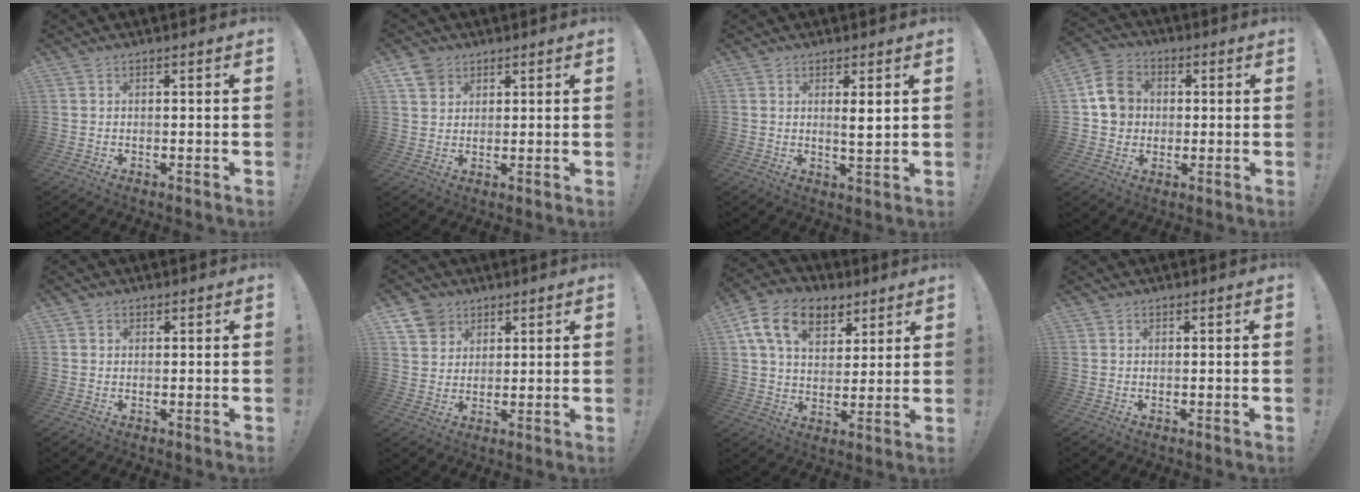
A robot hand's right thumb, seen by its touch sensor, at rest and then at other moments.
{"total": 5.0, "force": [3.3, 3.5, 1.3], "torque": [-0.018, -0.017, 0.063]}
{"total": 3.5, "force": [1.1, 0.4, 3.3], "torque": [-0.046, -0.014, 0.014]}
{"total": 10.9, "force": [1.4, 9.7, 4.9], "torque": [-0.060, 0.014, 0.034]}
{"total": 0.7, "force": [0.3, 0.6, 0.1], "torque": [0.000, 0.001, 0.005]}
{"total": 7.3, "force": [4.6, 5.5, 1.4], "torque": [-0.021, -0.030, 0.091]}
{"total": 15.3, "force": [7.5, 10.1, 8.7], "torque": [-0.147, -0.023, 0.142]}
{"total": 0.0}